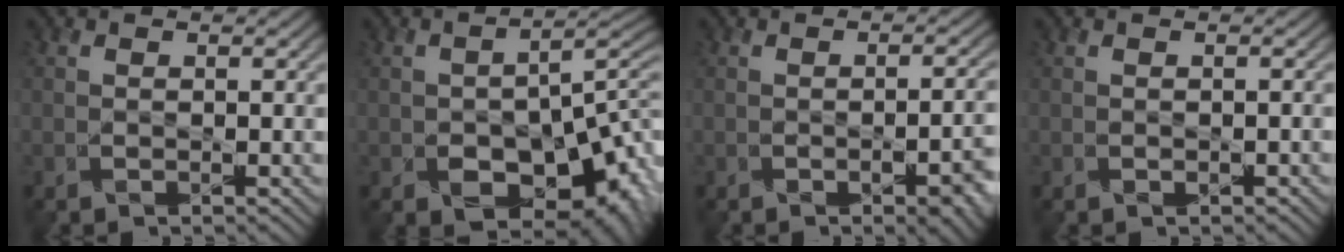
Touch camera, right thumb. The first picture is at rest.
{"total": 13.1, "force": [-4.8, 8.0, 9.3], "torque": [-0.125, -0.040, -0.054]}
{"total": 5.5, "force": [-2.0, 2.0, 4.7], "torque": [-0.055, -0.010, -0.015]}
{"total": 0.7, "force": [-0.3, 0.4, 0.5], "torque": [-0.010, -0.002, -0.003]}